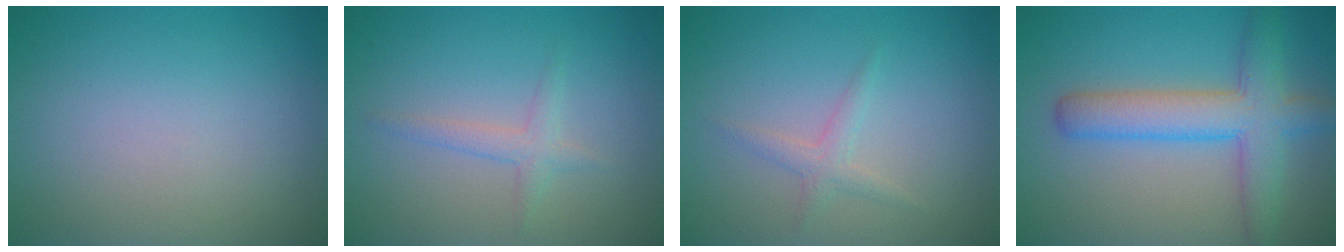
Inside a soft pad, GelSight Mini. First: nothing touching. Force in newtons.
{"total": 1.7, "press": 1.7, "slide": 0.1}
{"total": 1.5, "press": 1.5, "slide": 0.0}
{"total": 5.9, "press": 5.9, "slide": 0.3}